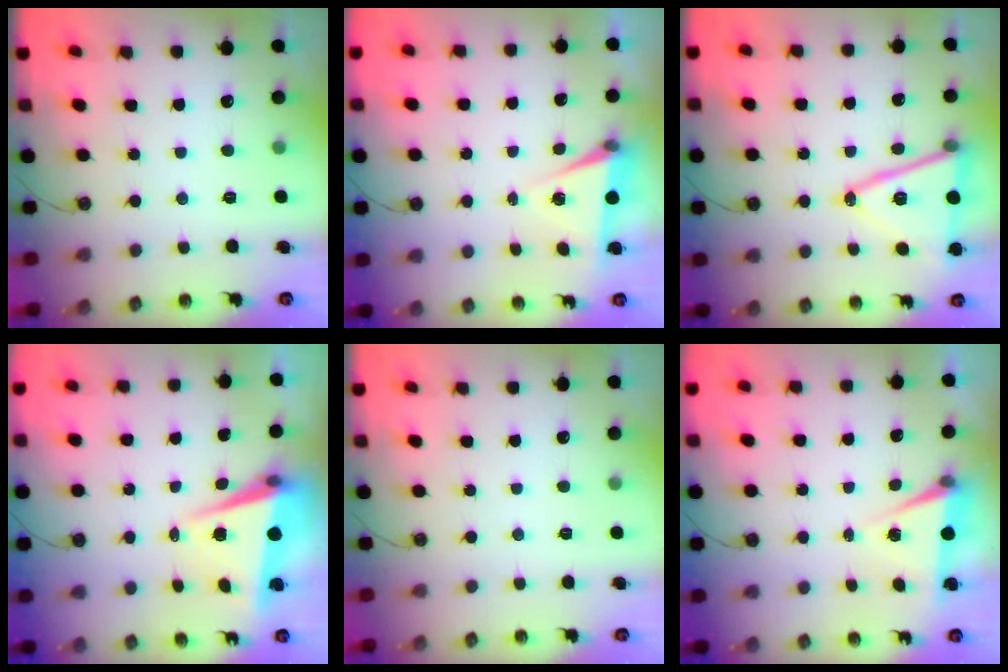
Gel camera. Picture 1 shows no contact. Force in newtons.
{"total": 5.4, "press": 3.0, "slide": 4.5}
{"total": 16.7, "press": 16.3, "slide": 3.6}
{"total": 5.7, "press": 5.3, "slide": 2.0}
{"total": 0.0}
{"total": 5.4, "press": 2.9, "slide": 4.5}